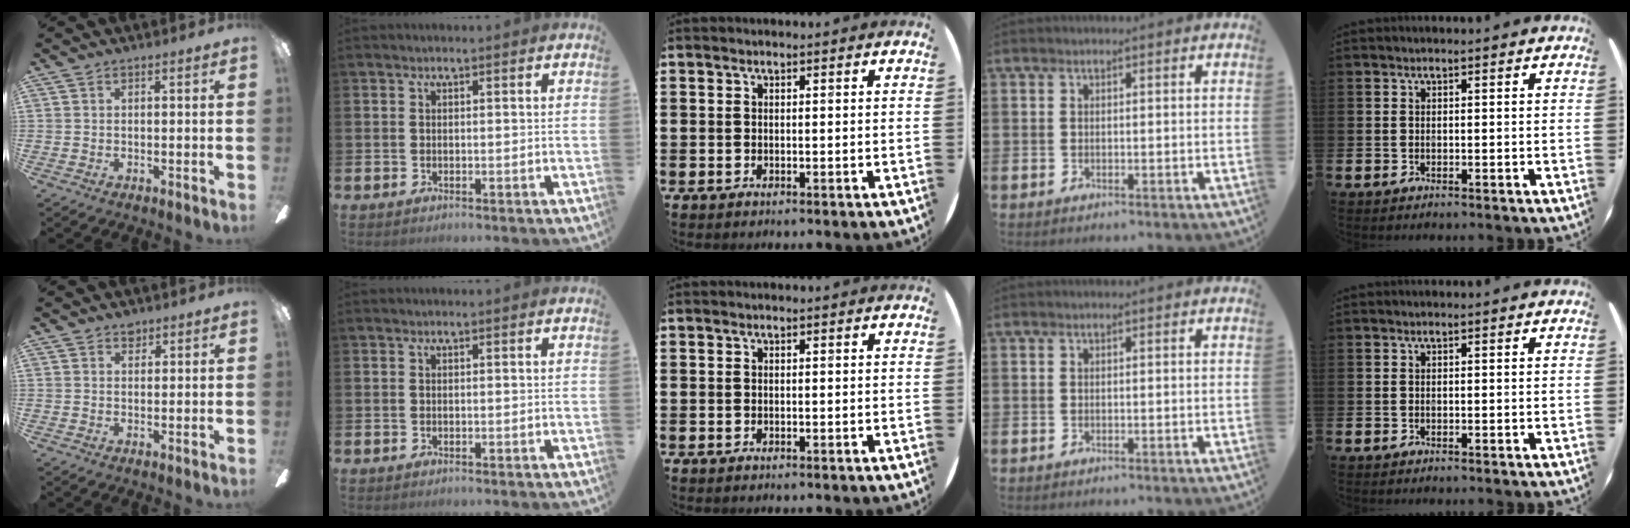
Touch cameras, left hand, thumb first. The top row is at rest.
{"thumb": {"total": 2.0, "force": [1.6, 1.1, 0.5], "torque": [0.003, -0.006, 0.027]}}